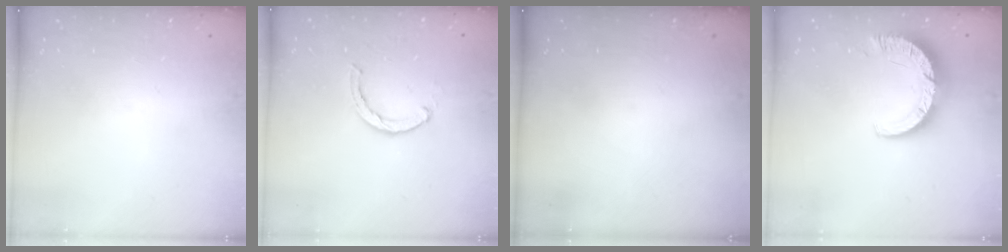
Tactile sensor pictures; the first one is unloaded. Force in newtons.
{"total": 2.4, "press": 2.4, "slide": 0.4}
{"total": 0.0}
{"total": 9.0, "press": 9.0, "slide": 0.9}